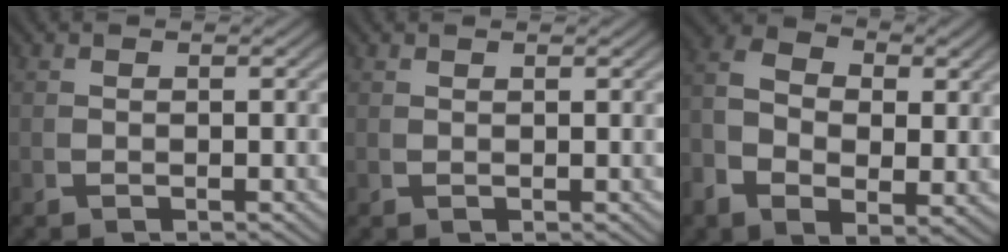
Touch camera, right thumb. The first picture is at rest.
{"total": 0.6, "force": [0.5, -0.3, 0.2], "torque": [-0.003, 0.000, 0.012]}
{"total": 6.7, "force": [0.7, 4.7, 4.7], "torque": [-0.101, -0.016, 0.014]}